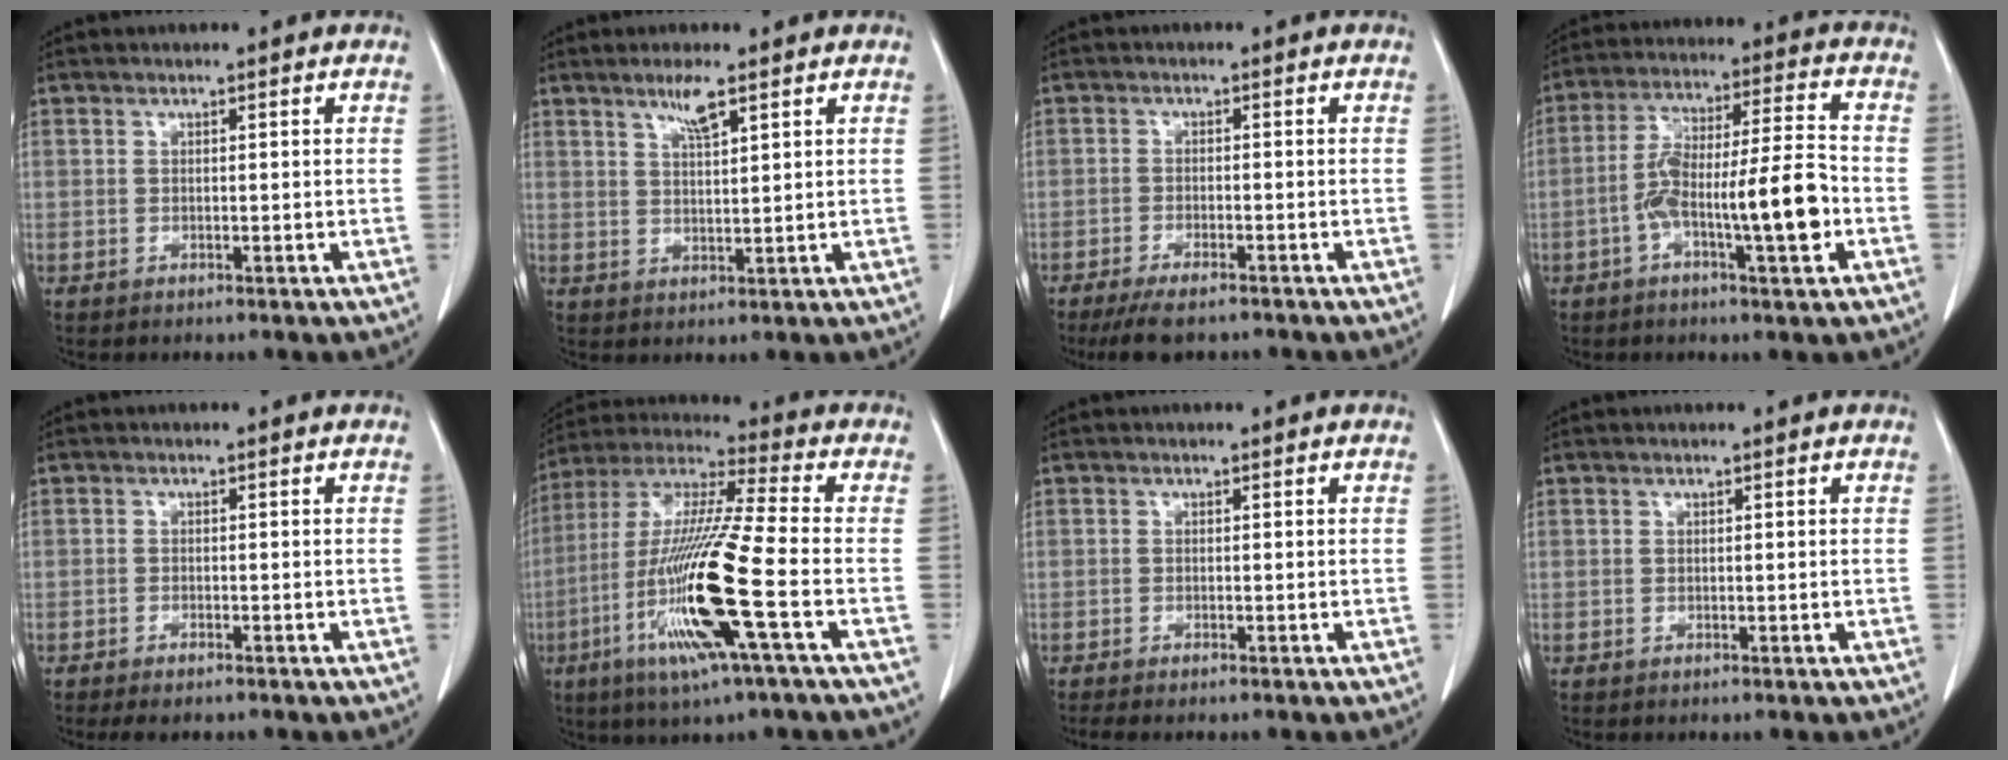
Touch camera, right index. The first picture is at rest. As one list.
[{"total": 3.7, "force": [2.5, 0.2, 2.8], "torque": [-0.053, -0.003, 0.047]}, {"total": 6.2, "force": [-5.1, 1.5, 3.4], "torque": [-0.054, -0.012, -0.083]}, {"total": 12.9, "force": [-3.9, 1.5, 12.2], "torque": [-0.214, 0.017, -0.067]}, {"total": 2.7, "force": [-2.2, 0.7, 1.3], "torque": [-0.018, -0.005, -0.032]}, {"total": 17.9, "force": [-5.7, -0.4, 16.9], "torque": [-0.351, -0.020, -0.117]}, {"total": 2.6, "force": [-2.2, 0.2, 1.3], "torque": [-0.015, -0.005, -0.030]}, {"total": 0.0}]